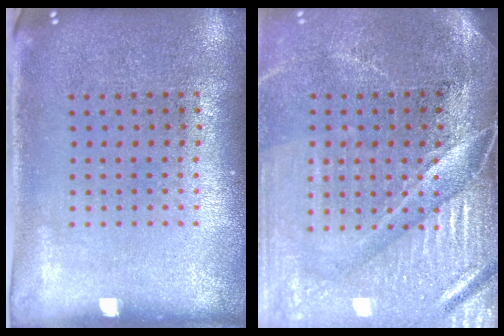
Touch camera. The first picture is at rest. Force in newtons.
{"total": 4.5, "press": 3.8, "slide": 2.3}